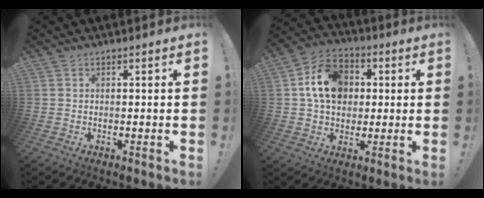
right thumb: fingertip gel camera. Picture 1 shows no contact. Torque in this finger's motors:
{"motor_torque": [0.62, 0.55, 0.06, 0.06, 0.04]}